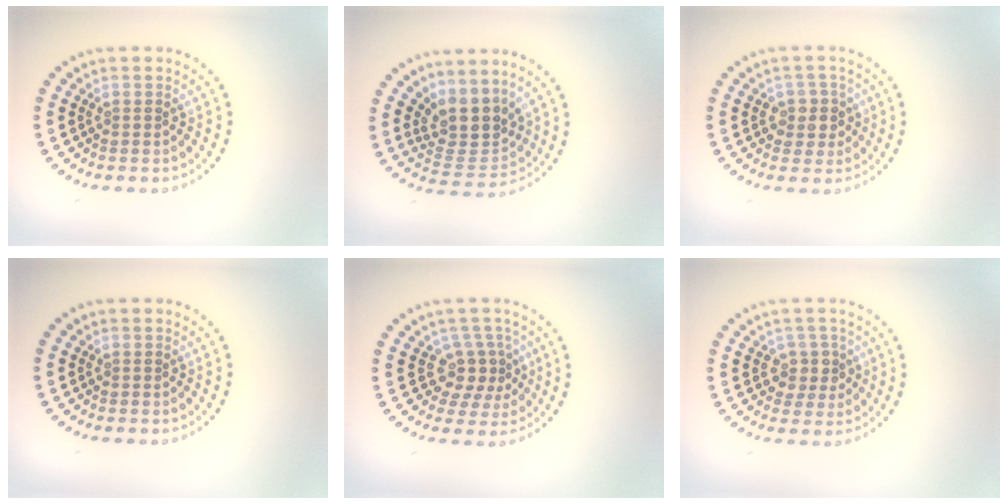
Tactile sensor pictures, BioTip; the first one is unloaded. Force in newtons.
{"total": 4.1, "press": 3.2, "slide": 2.5}
{"total": 2.2, "press": 2.1, "slide": 0.7}
{"total": 0.0}
{"total": 3.0, "press": 2.3, "slide": 2.0}
{"total": 2.3, "press": 2.1, "slide": 0.9}